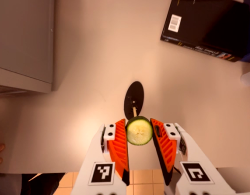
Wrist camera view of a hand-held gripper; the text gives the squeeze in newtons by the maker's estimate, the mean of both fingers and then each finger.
{"total": 7.6, "left": 7.4, "right": 7.9}